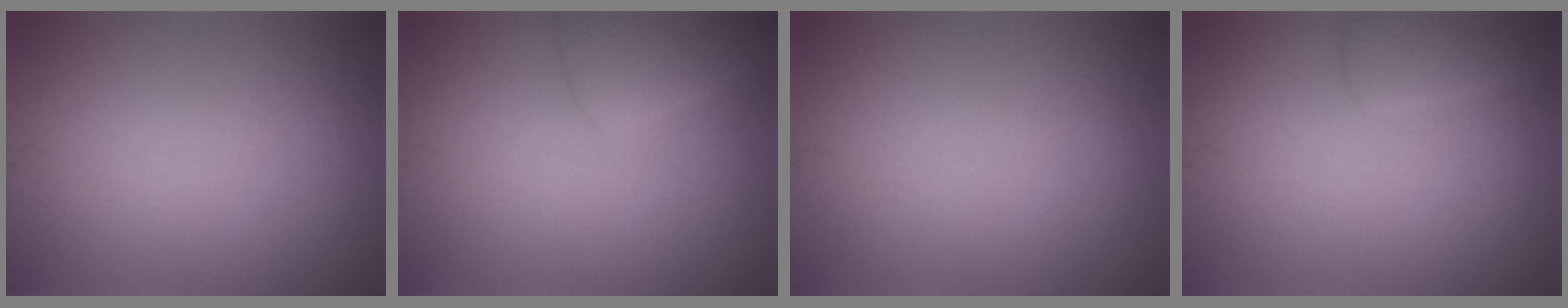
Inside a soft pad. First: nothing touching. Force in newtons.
{"total": 2.8, "press": 2.7, "slide": 0.2}
{"total": 0.0}
{"total": 1.8, "press": 1.8, "slide": 0.2}